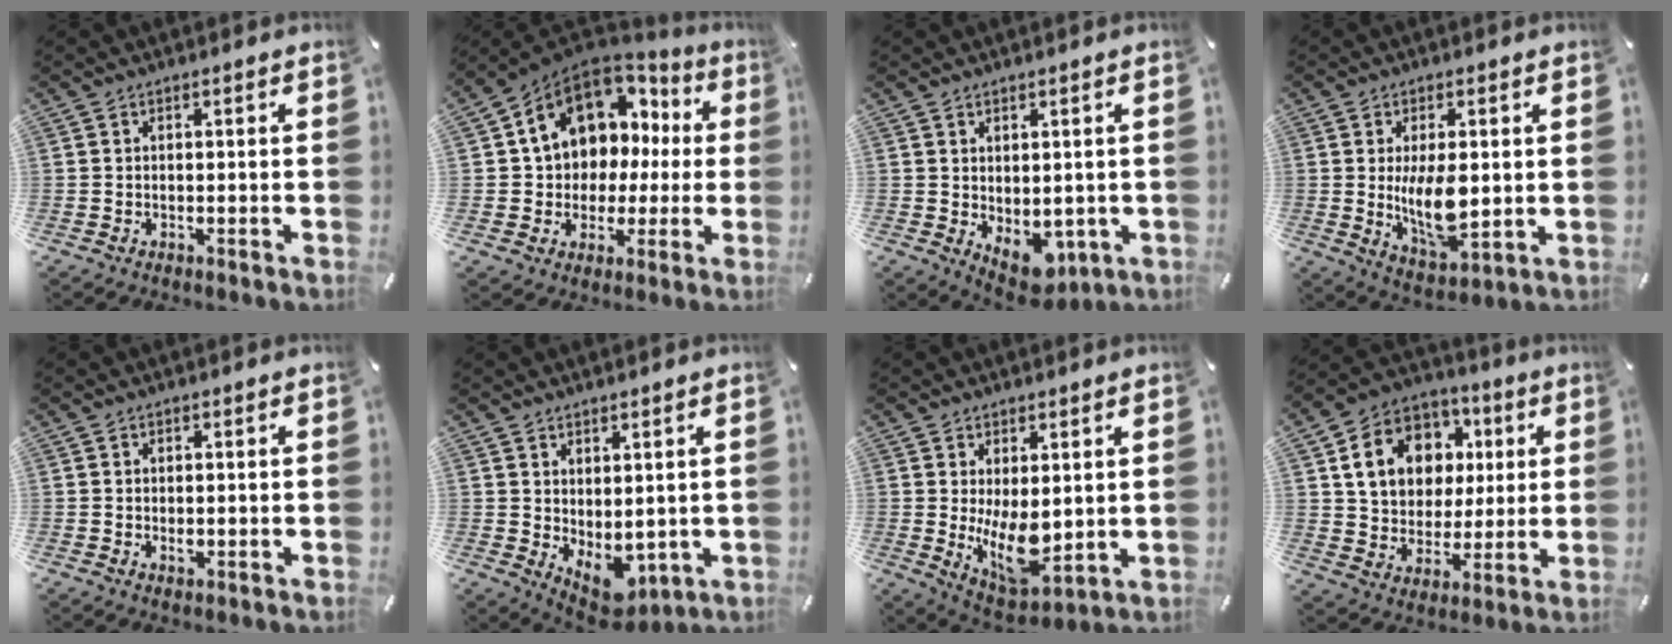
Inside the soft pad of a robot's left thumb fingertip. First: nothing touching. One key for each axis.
{"total": 13.2, "fx": 5.0, "fy": 10.7, "fz": 6.0, "tx": -0.108, "ty": -0.036, "tz": 0.097}
{"total": 6.4, "fx": -1.6, "fy": 4.6, "fz": 4.1, "tx": -0.029, "ty": 0.007, "tz": -0.023}
{"total": 11.2, "fx": 0.6, "fy": 5.7, "fz": 9.6, "tx": -0.169, "ty": -0.027, "tz": 0.005}
{"total": 1.2, "fx": 0.0, "fy": 0.9, "fz": 0.7, "tx": -0.006, "ty": -0.001, "tz": -0.002}
{"total": 4.9, "fx": 0.2, "fy": 4.0, "fz": 2.8, "tx": -0.031, "ty": -0.011, "tz": 0.008}
{"total": 11.4, "fx": 0.4, "fy": 6.6, "fz": 9.3, "tx": -0.140, "ty": -0.020, "tz": 0.019}
{"total": 14.9, "fx": 3.9, "fy": 12.6, "fz": 6.8, "tx": -0.111, "ty": 0.005, "tz": 0.079}